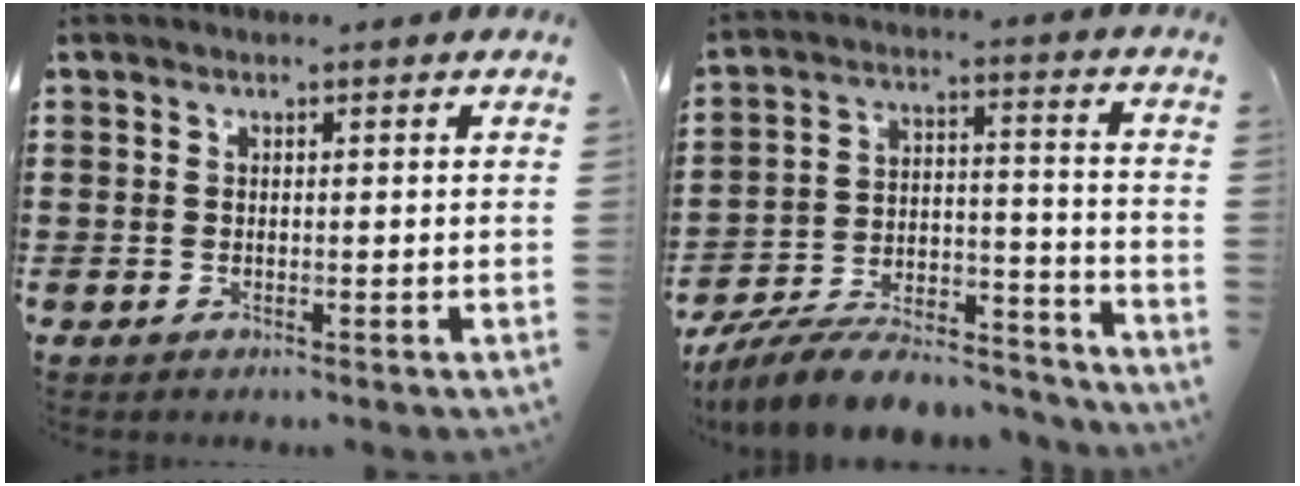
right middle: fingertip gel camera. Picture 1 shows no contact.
{"total": 9.4, "force": [-8.7, 1.8, 3.1], "torque": [-0.048, 0.019, -0.168]}